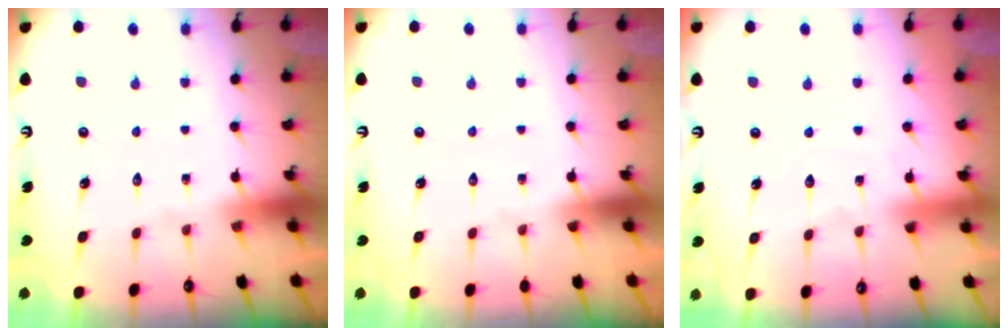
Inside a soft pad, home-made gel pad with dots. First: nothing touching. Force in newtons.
{"total": 0.0}
{"total": 3.5, "press": 3.5, "slide": 0.5}